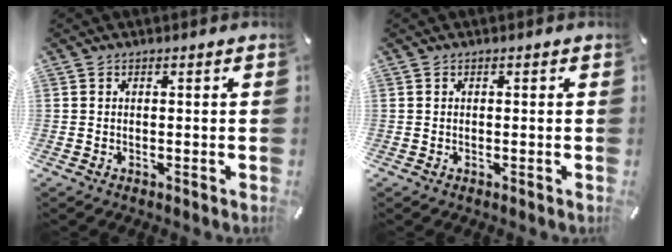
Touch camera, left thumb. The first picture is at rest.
{"total": 0.0}